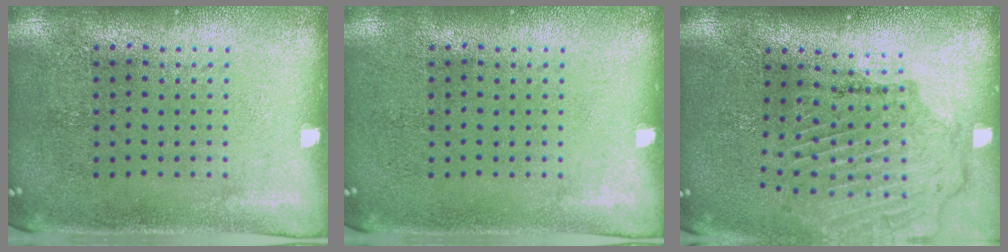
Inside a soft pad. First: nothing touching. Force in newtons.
{"total": 0.0}
{"total": 1.7, "press": 1.7, "slide": 0.3}